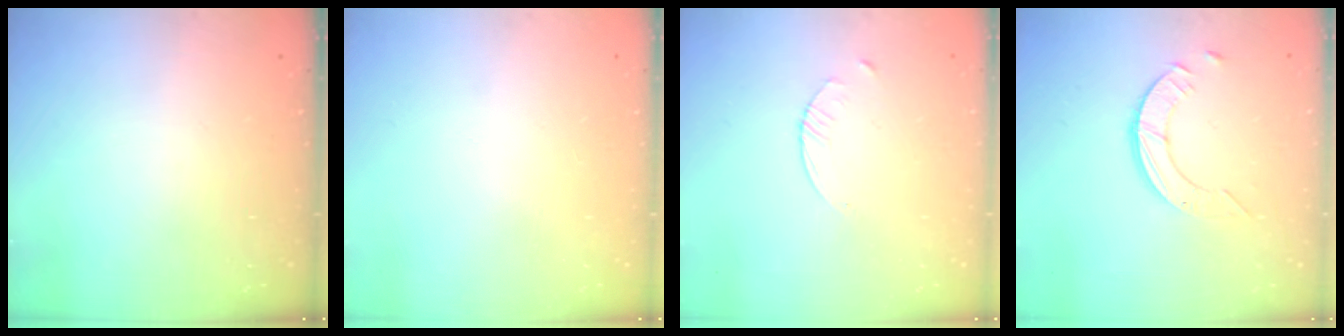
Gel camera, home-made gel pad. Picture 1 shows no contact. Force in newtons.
{"total": 0.0}
{"total": 1.5, "press": 1.5, "slide": 0.2}
{"total": 3.9, "press": 3.9, "slide": 0.3}